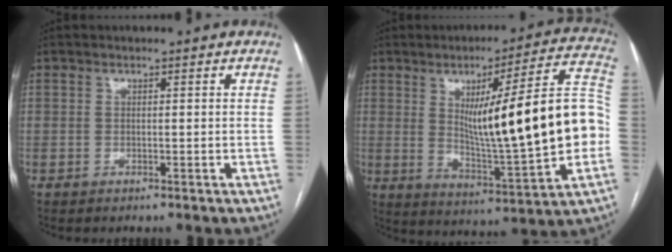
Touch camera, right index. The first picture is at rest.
{"total": 22.4, "force": [0.3, 1.5, 22.3], "torque": [-0.308, 0.015, 0.008]}